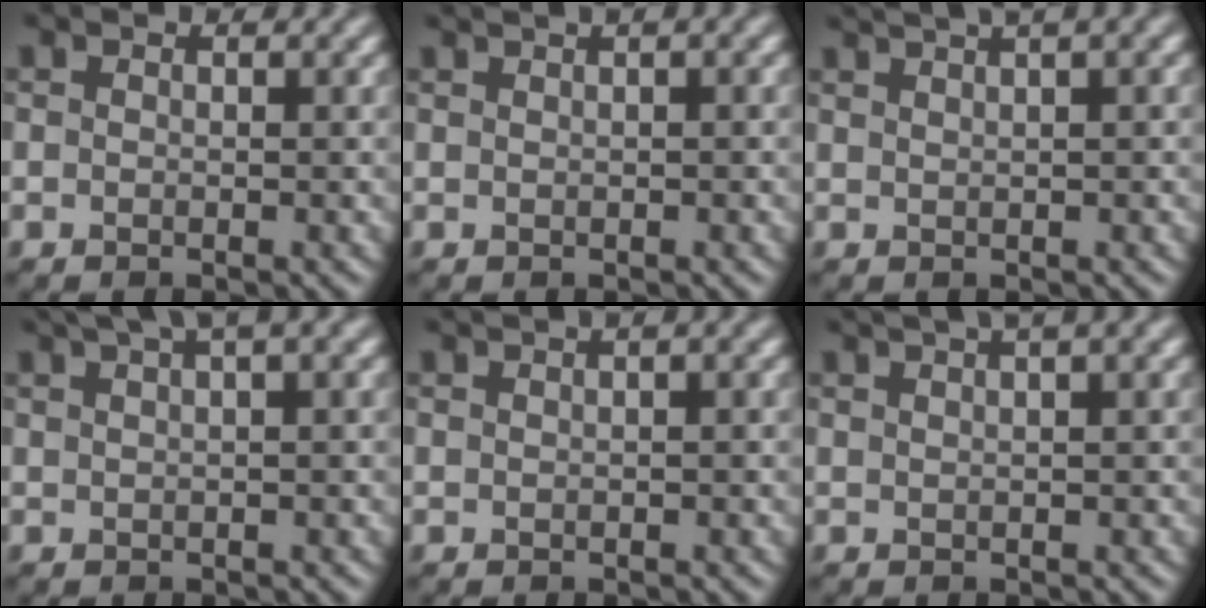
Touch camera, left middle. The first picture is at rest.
{"total": 2.8, "force": [1.8, 1.0, 1.9], "torque": [-0.032, 0.016, 0.023]}
{"total": 4.2, "force": [3.1, 1.0, 2.5], "torque": [-0.044, 0.025, 0.039]}
{"total": 4.1, "force": [3.0, 0.6, 2.8], "torque": [-0.049, 0.018, 0.049]}
{"total": 3.4, "force": [2.1, 1.2, 2.4], "torque": [-0.037, 0.019, 0.026]}
{"total": 4.5, "force": [3.2, 1.2, 3.0], "torque": [-0.047, 0.025, 0.039]}